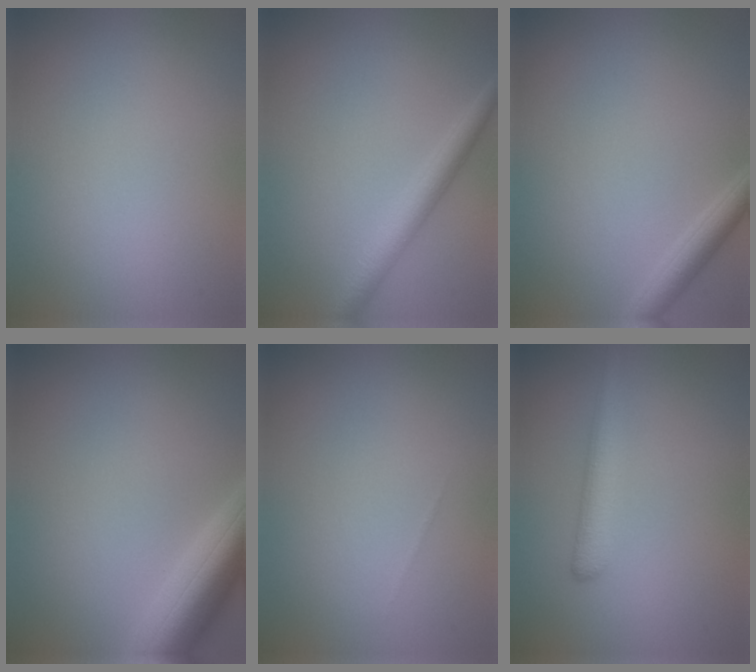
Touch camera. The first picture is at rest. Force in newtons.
{"total": 3.1, "press": 3.1, "slide": 0.0}
{"total": 2.3, "press": 2.2, "slide": 0.2}
{"total": 7.1, "press": 7.1, "slide": 0.5}
{"total": 0.0}
{"total": 2.9, "press": 2.9, "slide": 0.1}